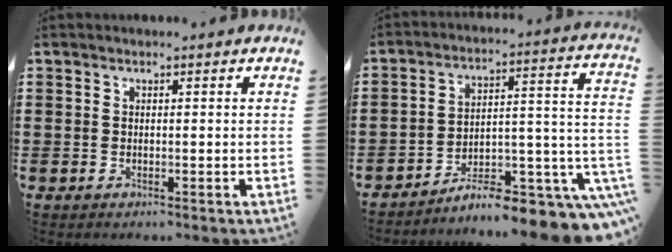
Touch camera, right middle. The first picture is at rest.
{"total": 7.8, "force": [-6.8, 1.4, 3.5], "torque": [-0.038, -0.010, -0.127]}